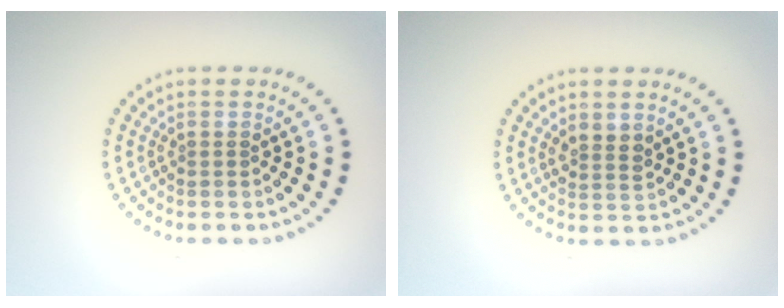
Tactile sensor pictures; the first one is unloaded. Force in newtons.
{"total": 1.6, "press": 1.4, "slide": 0.8}